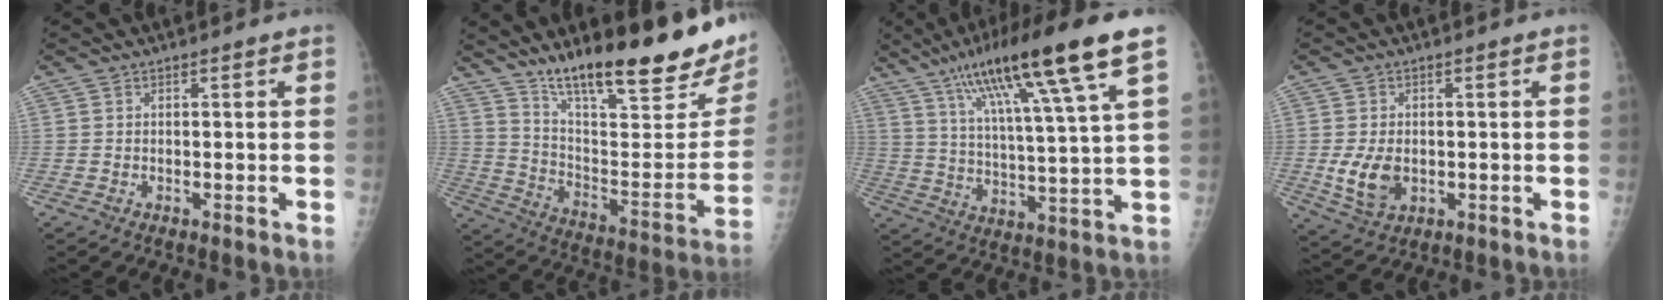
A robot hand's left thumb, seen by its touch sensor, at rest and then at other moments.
{"total": 28.7, "force": [19.3, 6.6, 20.2], "torque": [-0.272, -0.082, 0.302]}
{"total": 20.5, "force": [11.2, 1.9, 17.0], "torque": [-0.283, -0.018, 0.188]}
{"total": 6.5, "force": [-0.8, 4.4, 4.8], "torque": [-0.084, -0.007, -0.005]}